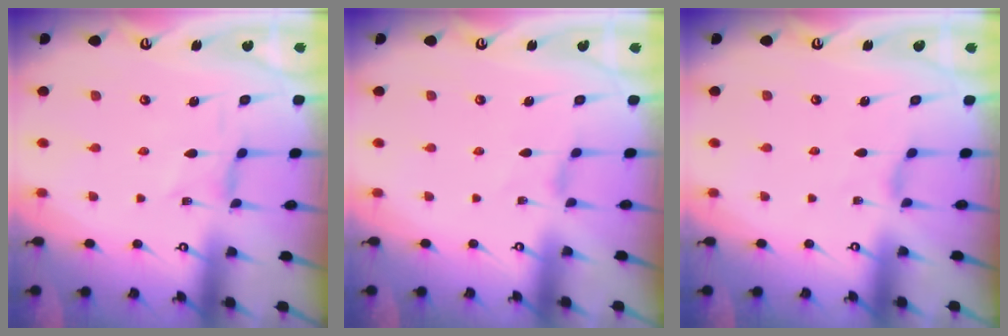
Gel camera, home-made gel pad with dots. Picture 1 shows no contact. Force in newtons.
{"total": 0.0}
{"total": 1.4, "press": 1.3, "slide": 0.4}